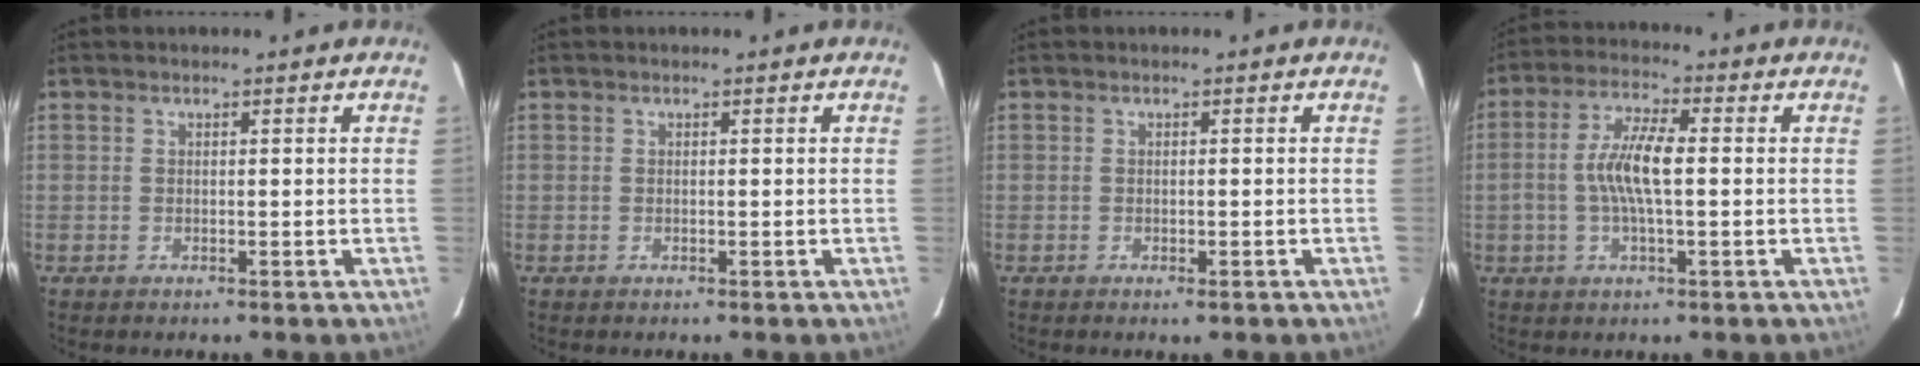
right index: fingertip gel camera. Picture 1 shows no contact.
{"total": 0.0}
{"total": 1.2, "force": [-0.8, 0.4, 0.8], "torque": [-0.014, 0.000, -0.011]}
{"total": 8.0, "force": [-0.4, 1.9, 7.8], "torque": [-0.155, 0.008, -0.009]}